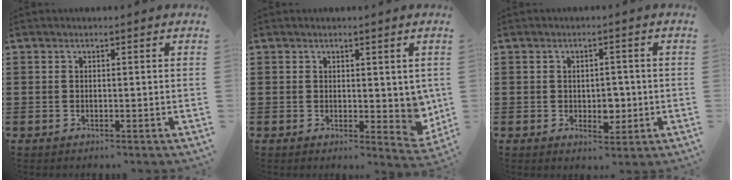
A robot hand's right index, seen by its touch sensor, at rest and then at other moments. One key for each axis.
{"total": 3.8, "fx": 1.3, "fy": 2.7, "fz": 2.4, "tx": -0.019, "ty": -0.006, "tz": 0.023}
{"total": 3.3, "fx": -0.5, "fy": 2.1, "fz": 2.5, "tx": -0.034, "ty": -0.006, "tz": -0.013}